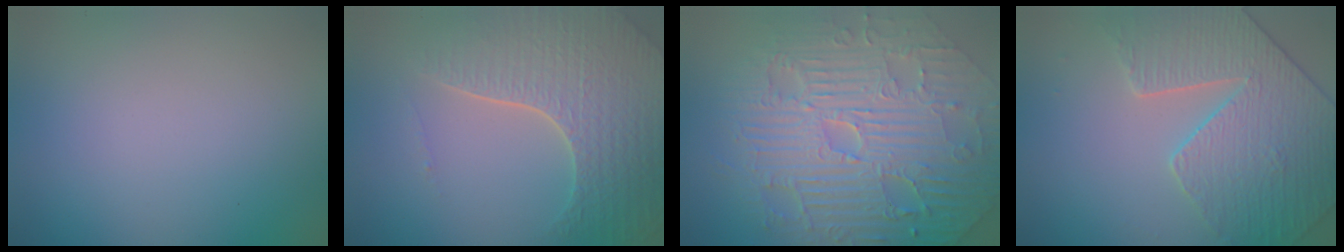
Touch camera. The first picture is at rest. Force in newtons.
{"total": 6.1, "press": 4.9, "slide": 3.7}
{"total": 11.7, "press": 7.5, "slide": 9.0}
{"total": 4.4, "press": 4.4, "slide": 0.2}